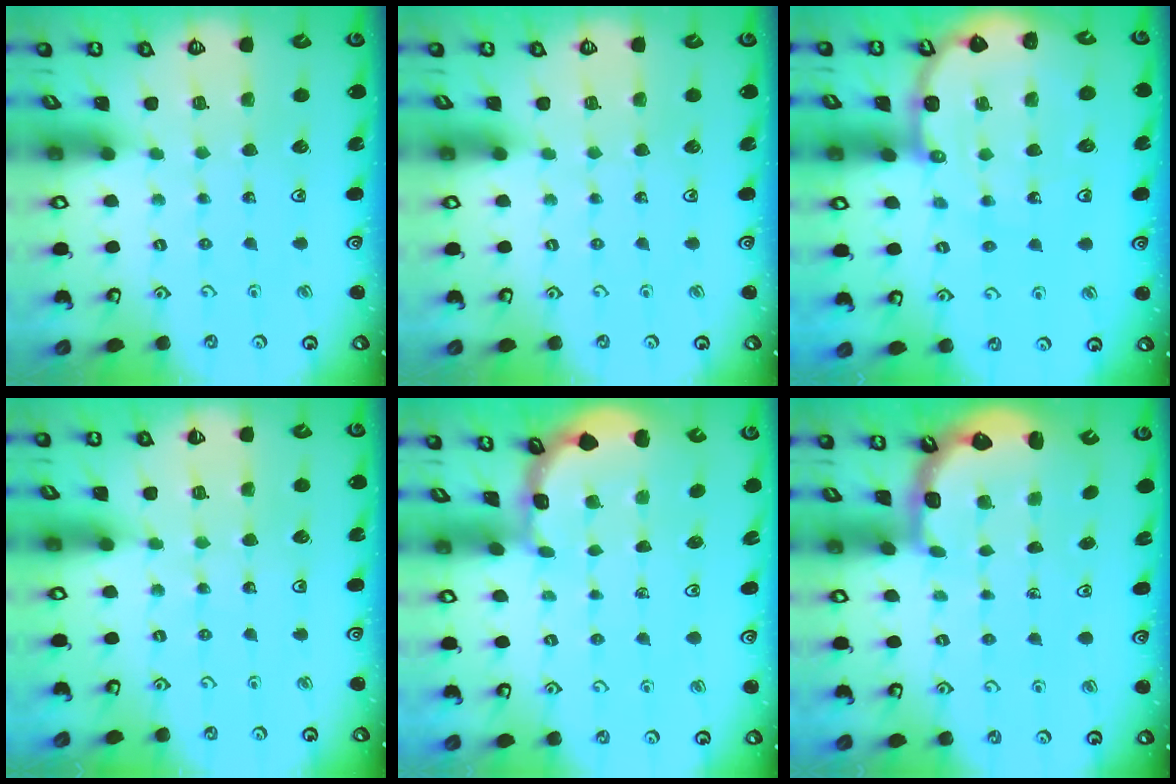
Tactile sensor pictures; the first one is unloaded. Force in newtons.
{"total": 0.0}
{"total": 8.6, "press": 8.5, "slide": 0.8}
{"total": 3.0, "press": 3.0, "slide": 0.2}
{"total": 2.1, "press": 2.1, "slide": 0.2}
{"total": 2.6, "press": 2.2, "slide": 1.4}